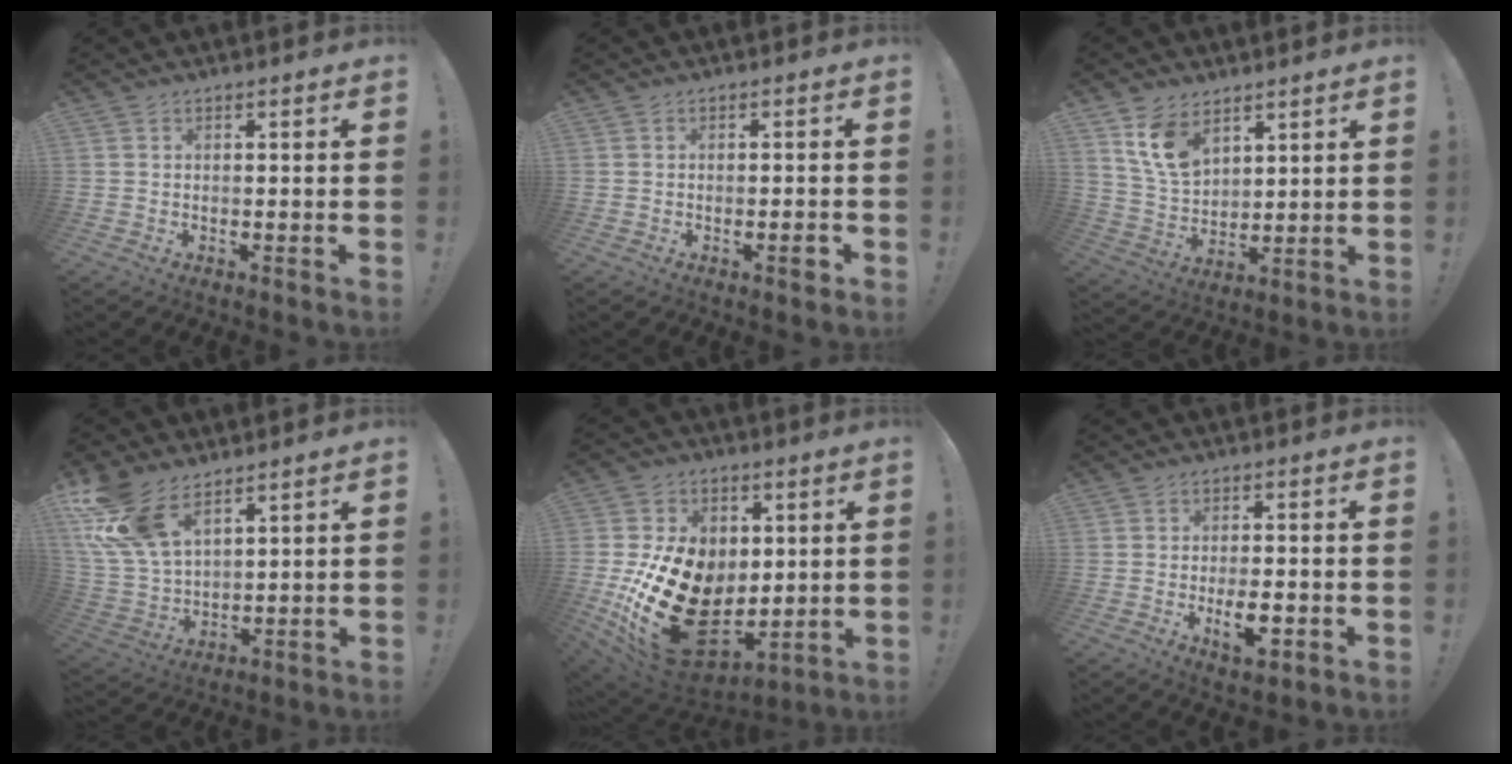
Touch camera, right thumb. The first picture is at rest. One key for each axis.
{"total": 2.3, "fx": -1.3, "fy": 0.4, "fz": 1.8, "tx": -0.029, "ty": 0.005, "tz": -0.020}
{"total": 11.6, "fx": 7.0, "fy": 7.2, "fz": 5.7, "tx": -0.109, "ty": -0.030, "tz": 0.141}
{"total": 15.6, "fx": 9.6, "fy": 8.3, "fz": 9.0, "tx": -0.204, "ty": -0.048, "tz": 0.183}
{"total": 28.9, "fx": -2.6, "fy": 20.6, "fz": 20.2, "tx": -0.369, "ty": -0.006, "tz": 0.002}
{"total": 7.3, "fx": -2.4, "fy": 2.7, "fz": 6.3, "tx": -0.092, "ty": 0.000, "tz": -0.041}